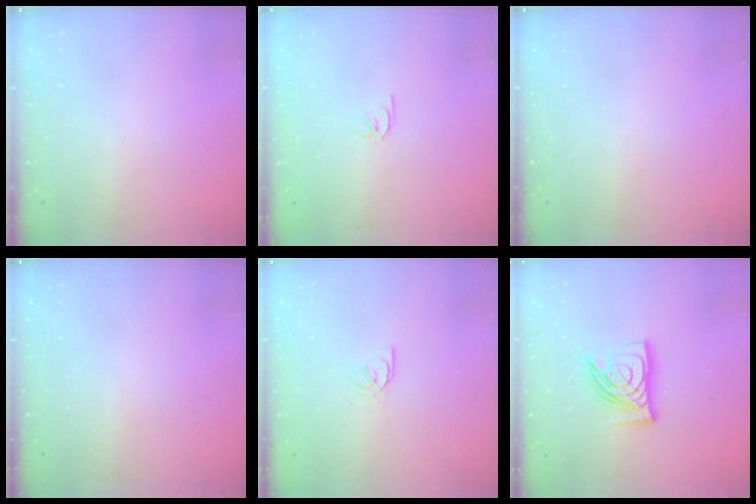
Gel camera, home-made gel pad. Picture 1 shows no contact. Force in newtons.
{"total": 2.4, "press": 2.3, "slide": 0.7}
{"total": 0.0}
{"total": 0.0}
{"total": 3.6, "press": 3.6, "slide": 0.2}
{"total": 14.8, "press": 14.6, "slide": 1.9}